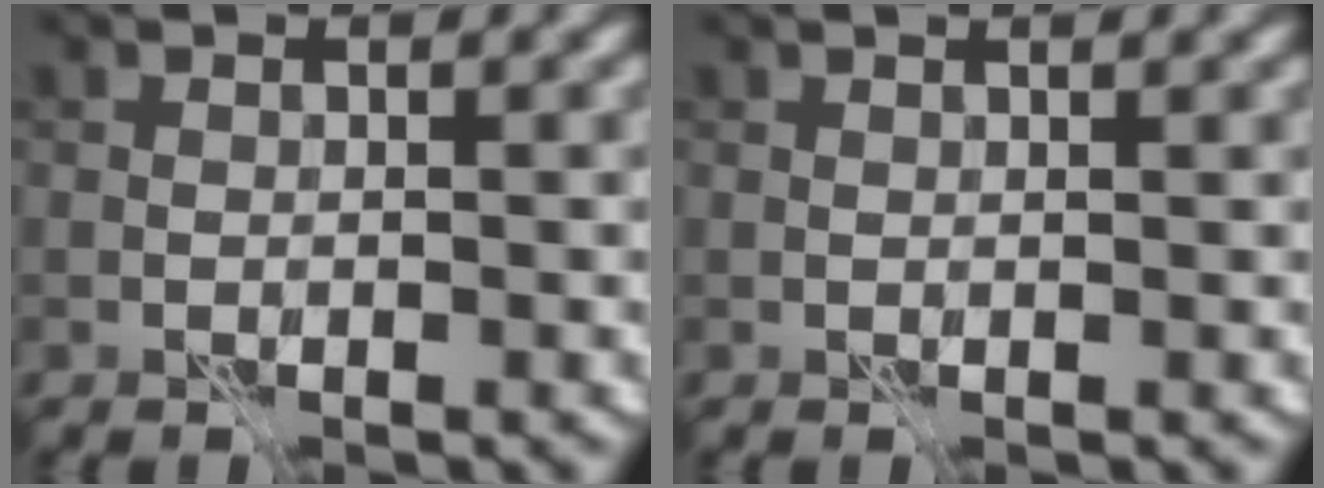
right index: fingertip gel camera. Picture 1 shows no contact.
{"total": 1.1, "force": [0.9, 0.0, 0.6], "torque": [-0.012, -0.004, 0.011]}